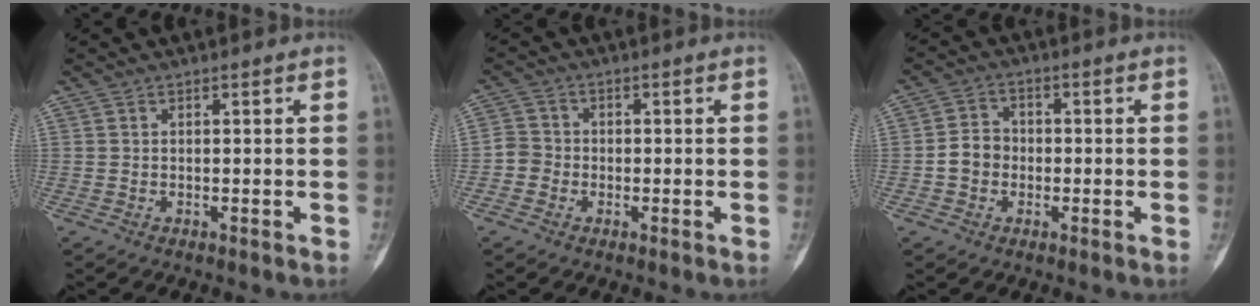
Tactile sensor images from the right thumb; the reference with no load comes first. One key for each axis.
{"total": 3.4, "fx": -1.1, "fy": 3.1, "fz": 0.6, "tx": 0.006, "ty": 0.011, "tz": -0.031}
{"total": 4.9, "fx": -1.0, "fy": 4.2, "fz": 2.1, "tx": -0.022, "ty": 0.018, "tz": -0.027}